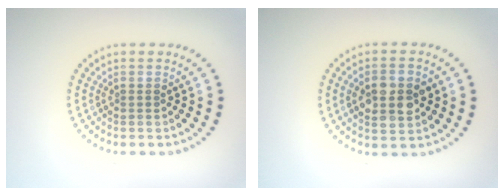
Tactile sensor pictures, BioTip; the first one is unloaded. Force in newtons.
{"total": 4.5, "press": 4.5, "slide": 0.1}